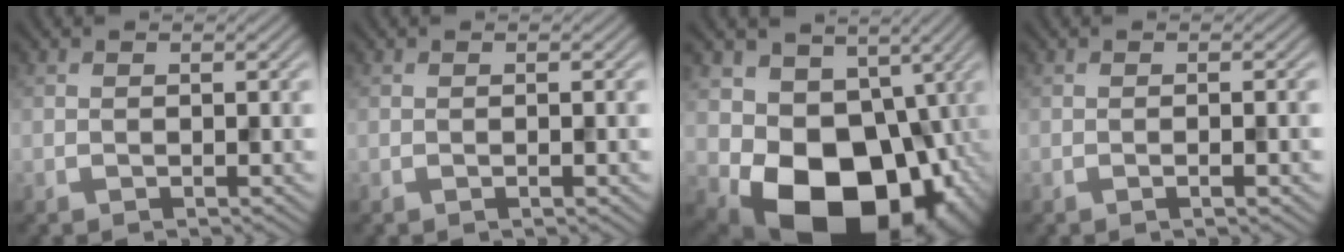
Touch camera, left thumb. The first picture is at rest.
{"total": 0.6, "force": [-0.2, -0.2, 0.5], "torque": [-0.010, -0.001, -0.005]}
{"total": 17.1, "force": [-3.9, 12.6, 10.9], "torque": [-0.167, -0.046, -0.045]}
{"total": 1.5, "force": [-0.7, -0.1, 1.3], "torque": [-0.026, -0.001, -0.013]}